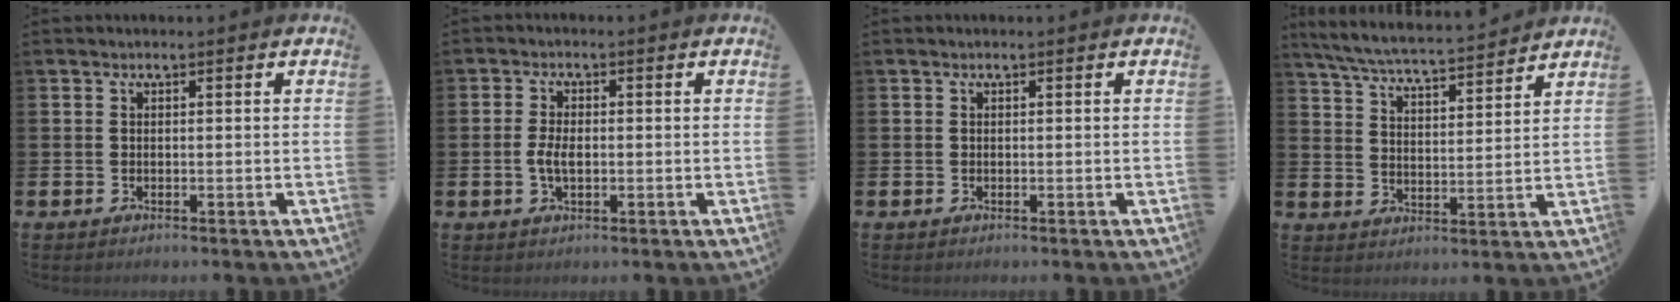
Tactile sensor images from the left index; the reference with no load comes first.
{"total": 3.0, "force": [-0.3, 1.6, 2.6], "torque": [-0.052, 0.001, -0.011]}
{"total": 0.0}
{"total": 6.1, "force": [5.9, 0.3, 1.8], "torque": [-0.055, -0.042, 0.100]}